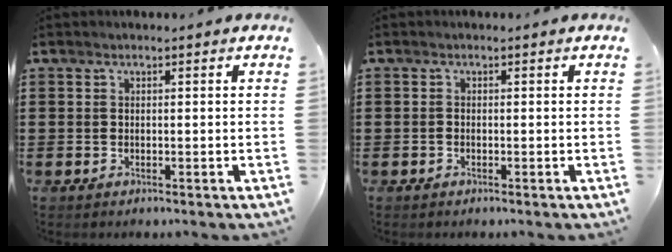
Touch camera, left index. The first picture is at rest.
{"total": 0.6, "force": [-0.6, 0.2, 0.0], "torque": [-0.004, 0.000, -0.013]}